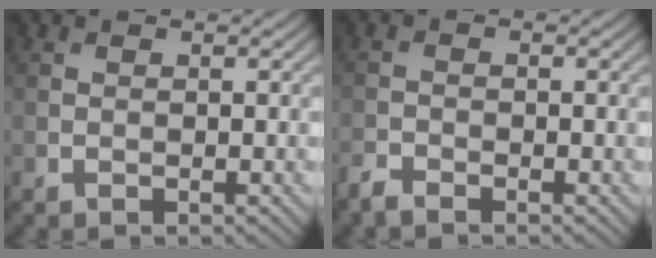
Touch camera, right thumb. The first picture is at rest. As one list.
[{"total": 1.7, "force": [-1.6, 0.2, 0.5], "torque": [-0.013, -0.003, -0.039]}]